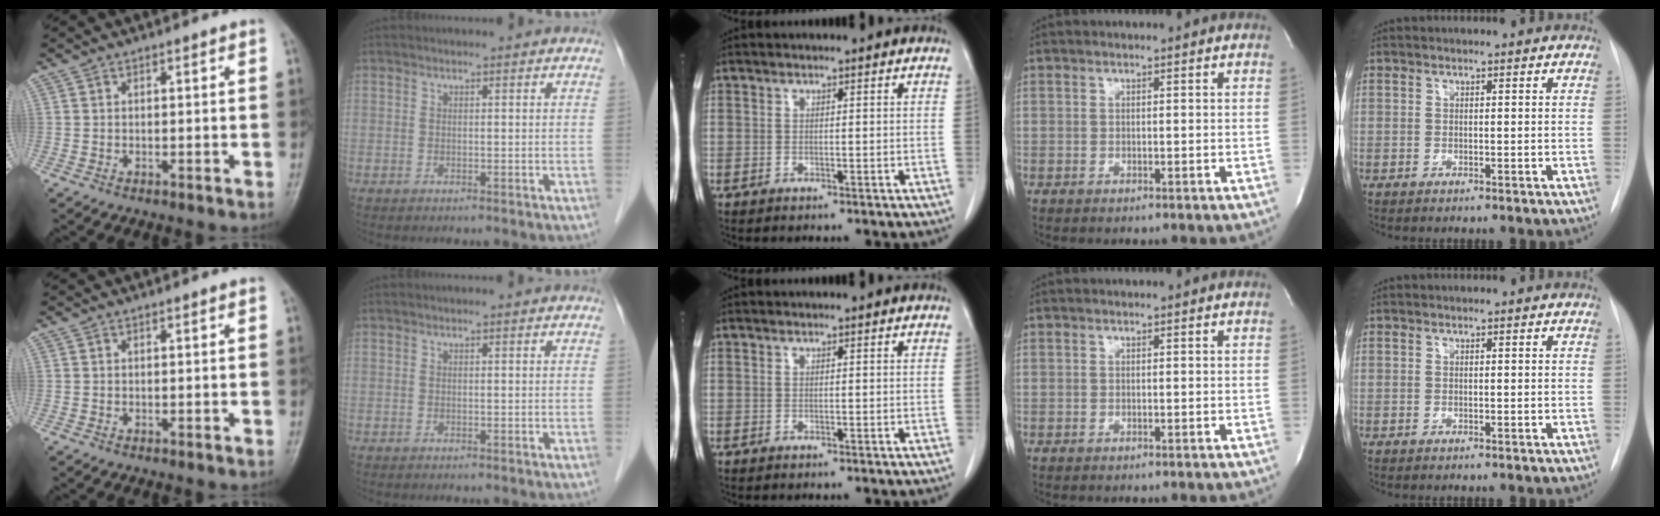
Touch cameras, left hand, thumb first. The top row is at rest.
{}